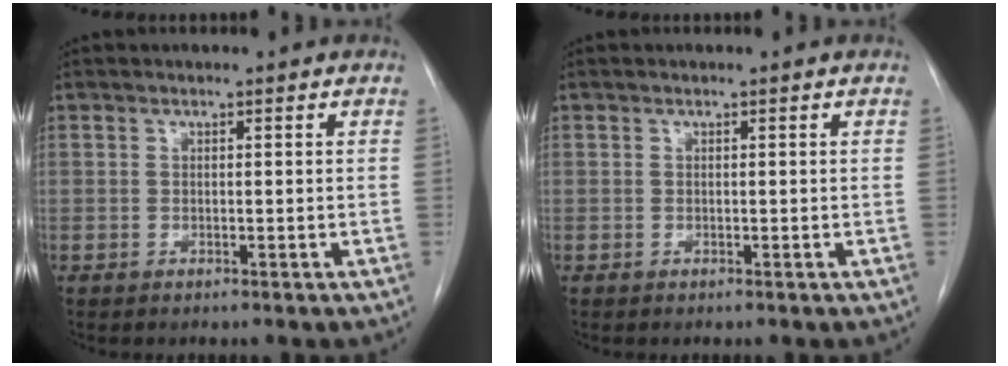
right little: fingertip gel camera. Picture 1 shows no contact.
{"total": 0.0}